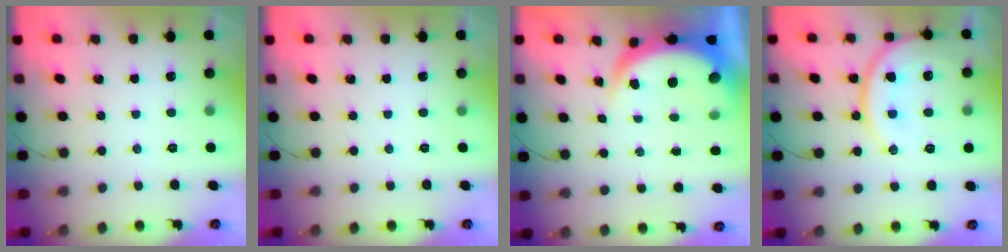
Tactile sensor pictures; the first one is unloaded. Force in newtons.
{"total": 0.0}
{"total": 6.9, "press": 6.8, "slide": 0.8}
{"total": 16.6, "press": 16.5, "slide": 1.9}